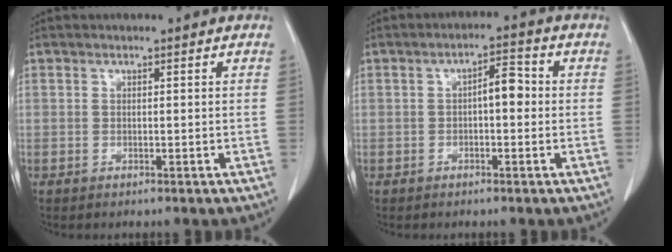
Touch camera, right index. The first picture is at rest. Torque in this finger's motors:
{"motor_torque": [0.10, 0.01, 0.06, 0.03]}